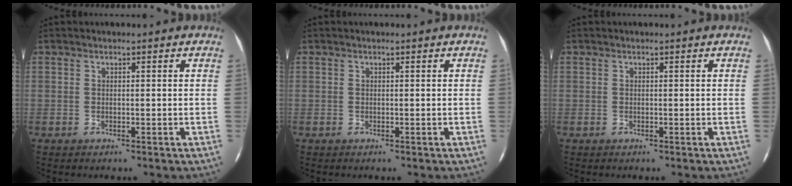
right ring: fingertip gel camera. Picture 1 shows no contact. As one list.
[{"total": 0.0}, {"total": 0.0}]